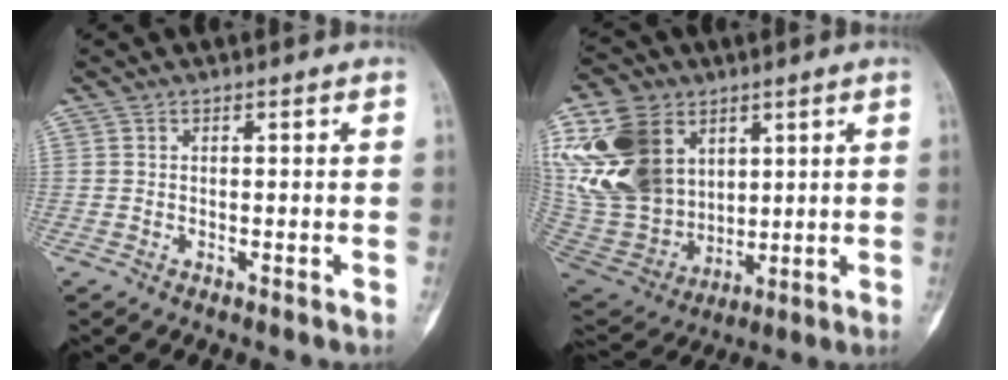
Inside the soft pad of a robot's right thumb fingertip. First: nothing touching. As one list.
[{"total": 25.4, "force": [8.6, 18.4, 15.3], "torque": [-0.322, -0.008, 0.181]}]